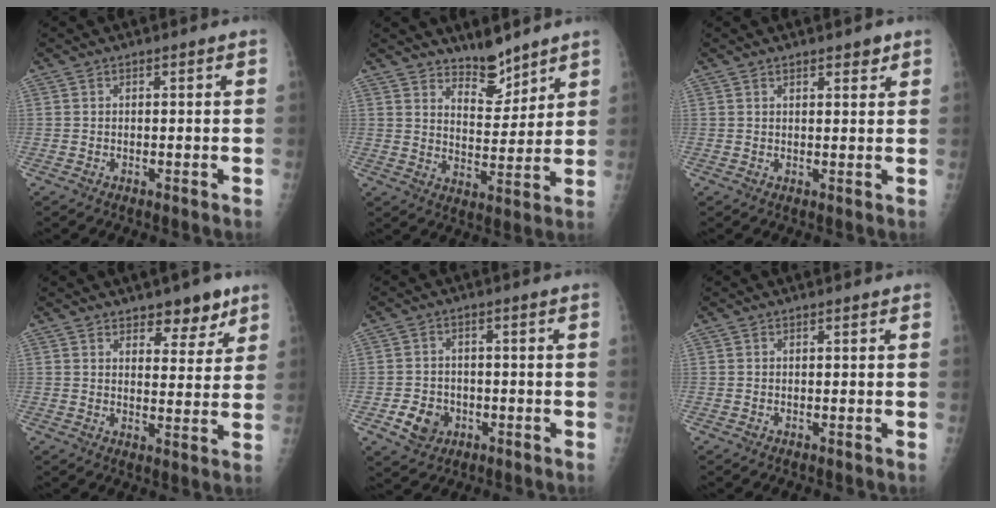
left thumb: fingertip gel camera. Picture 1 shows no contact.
{"total": 7.4, "force": [6.2, 2.8, 2.8], "torque": [-0.021, -0.055, 0.109]}
{"total": 2.3, "force": [1.7, 0.9, 1.3], "torque": [-0.008, -0.009, 0.022]}
{"total": 6.9, "force": [4.8, 3.4, 3.5], "torque": [-0.014, -0.028, 0.067]}
{"total": 5.8, "force": [-2.1, 4.9, 2.4], "torque": [-0.024, 0.010, -0.029]}
{"total": 0.0}